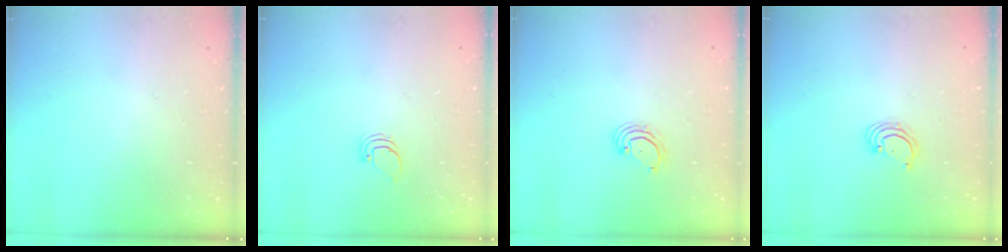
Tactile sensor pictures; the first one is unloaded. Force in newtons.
{"total": 0.9, "press": 0.9, "slide": 0.0}
{"total": 3.0, "press": 3.0, "slide": 0.2}
{"total": 3.3, "press": 3.3, "slide": 0.3}